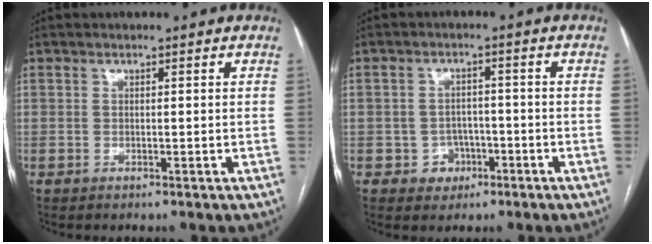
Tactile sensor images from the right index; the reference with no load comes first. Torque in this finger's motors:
{"motor_torque": [-0.13, -0.02, -0.29, -0.10]}